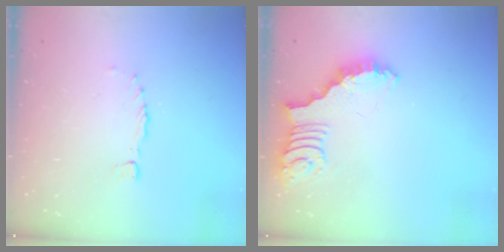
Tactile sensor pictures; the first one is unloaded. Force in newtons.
{"total": 2.7, "press": 2.6, "slide": 0.6}